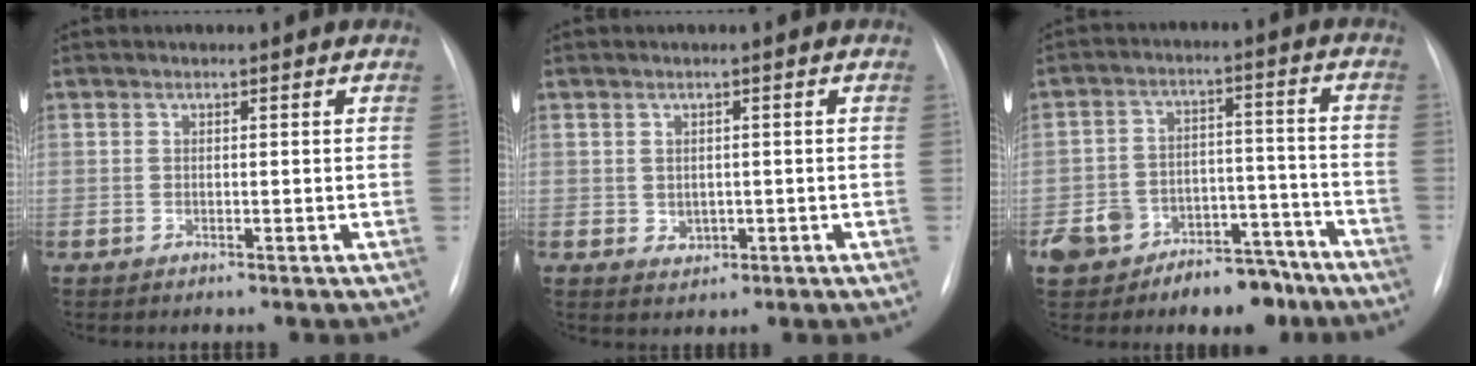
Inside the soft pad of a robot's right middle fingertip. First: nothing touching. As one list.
[{"total": 2.0, "force": [-0.1, 1.7, 1.0], "torque": [-0.017, 0.000, 0.007]}, {"total": 11.6, "force": [-8.3, 6.9, 4.3], "torque": [-0.053, 0.046, -0.122]}]